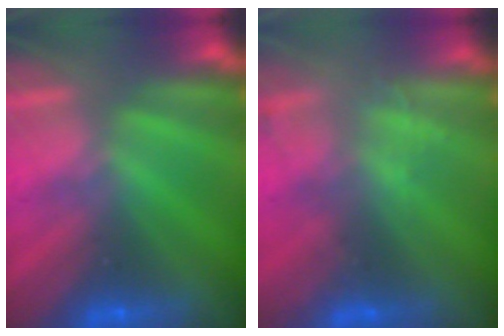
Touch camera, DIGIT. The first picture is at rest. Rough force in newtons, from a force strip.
{"total": 2.1}